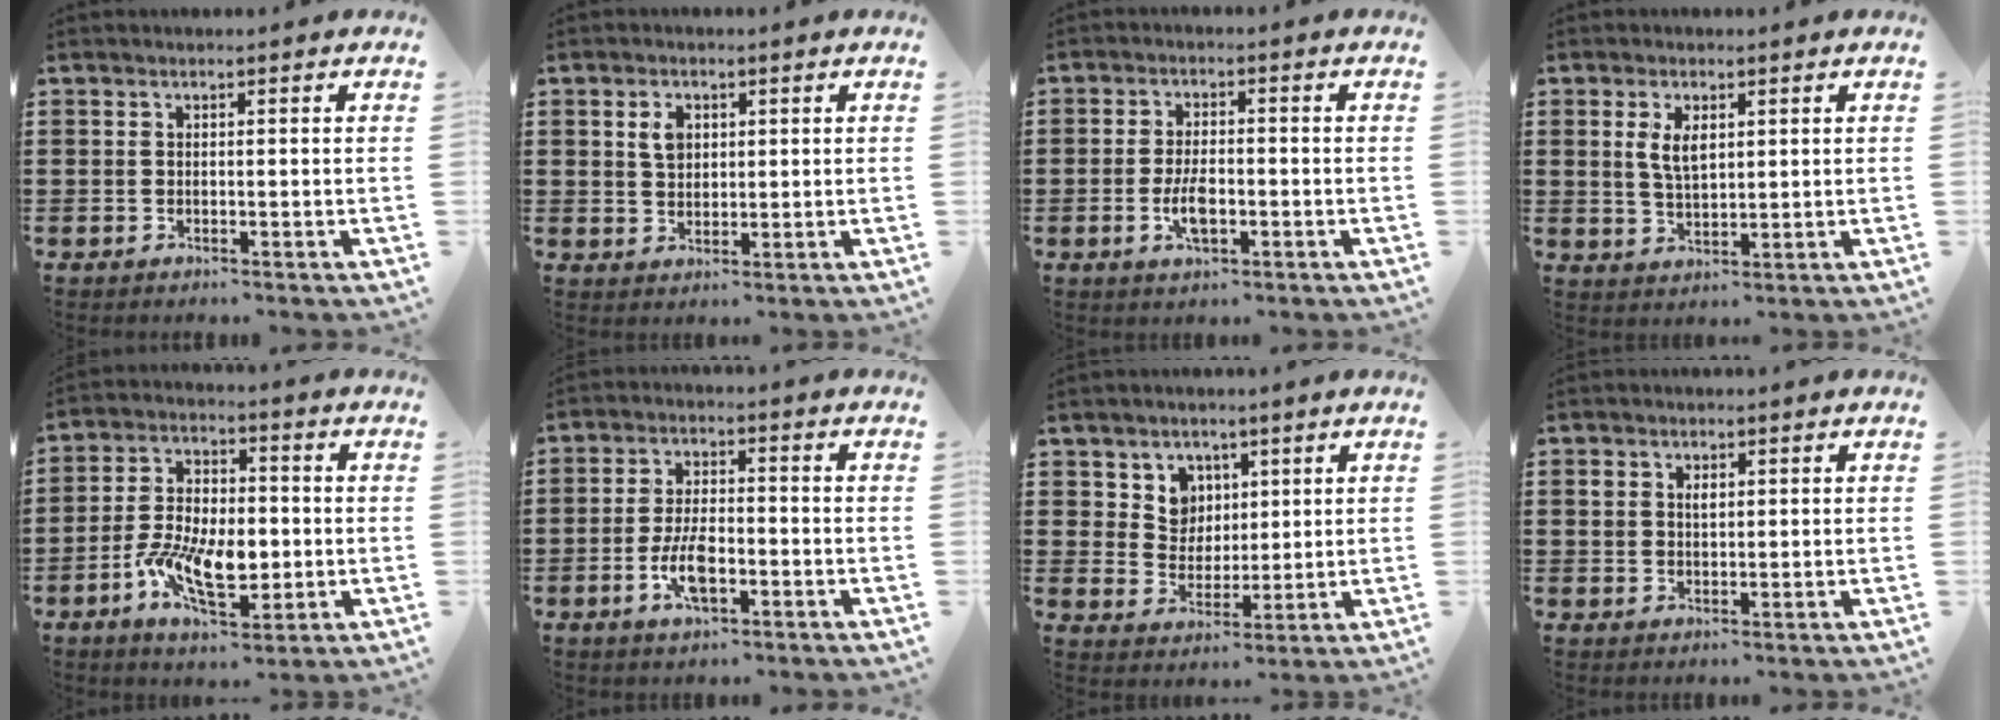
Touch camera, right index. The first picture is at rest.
{"total": 3.1, "force": [1.0, 2.1, 2.1], "torque": [-0.048, 0.010, 0.017]}
{"total": 4.4, "force": [-1.2, 1.9, 3.8], "torque": [-0.088, -0.002, -0.026]}
{"total": 4.1, "force": [1.2, 1.9, 3.4], "torque": [-0.064, 0.003, 0.019]}
{"total": 10.6, "force": [-2.8, 5.5, 8.6], "torque": [-0.182, 0.002, -0.049]}
{"total": 6.5, "force": [-2.2, 2.8, 5.3], "torque": [-0.115, 0.001, -0.045]}
{"total": 5.7, "force": [2.7, 4.8, 1.2], "torque": [-0.043, 0.008, 0.048]}
{"total": 1.9, "force": [0.8, 1.3, 1.1], "torque": [-0.024, 0.007, 0.013]}